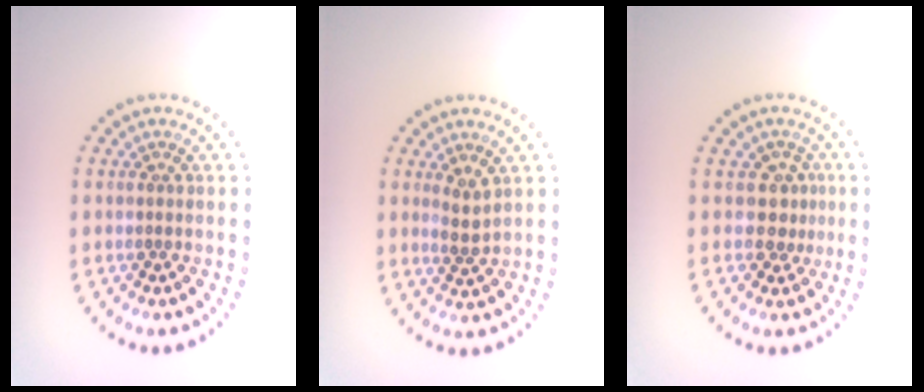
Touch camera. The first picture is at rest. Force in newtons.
{"total": 1.9, "press": 1.5, "slide": 1.2}
{"total": 2.1, "press": 1.6, "slide": 1.4}